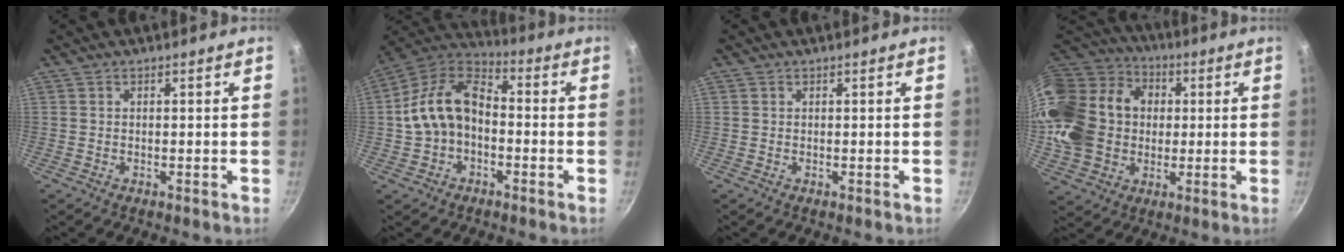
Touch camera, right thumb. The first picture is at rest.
{"total": 13.4, "force": [-1.5, 9.4, 9.5], "torque": [-0.151, 0.051, -0.040]}
{"total": 0.0}
{"total": 24.7, "force": [1.8, 20.0, 14.4], "torque": [-0.274, 0.045, 0.040]}